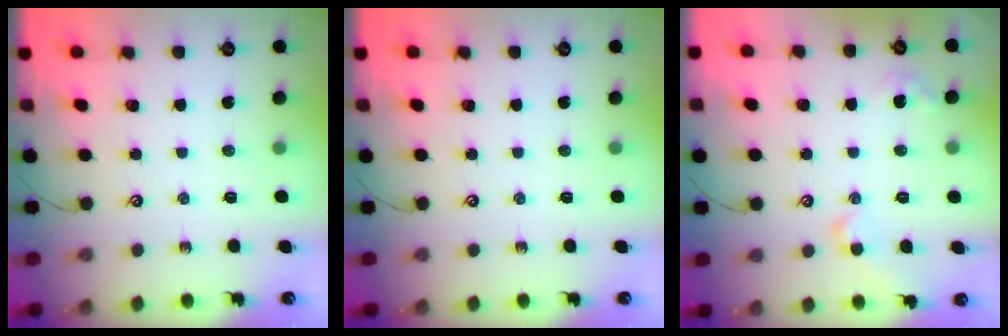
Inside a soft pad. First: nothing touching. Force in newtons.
{"total": 0.0}
{"total": 3.9, "press": 3.8, "slide": 0.9}